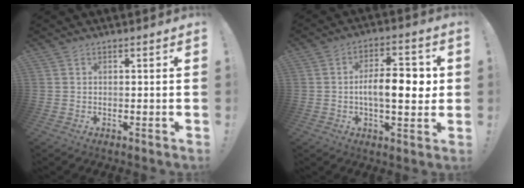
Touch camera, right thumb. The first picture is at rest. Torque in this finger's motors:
{"motor_torque": [1.73, 1.65, 1.22, -0.38, 0.11]}